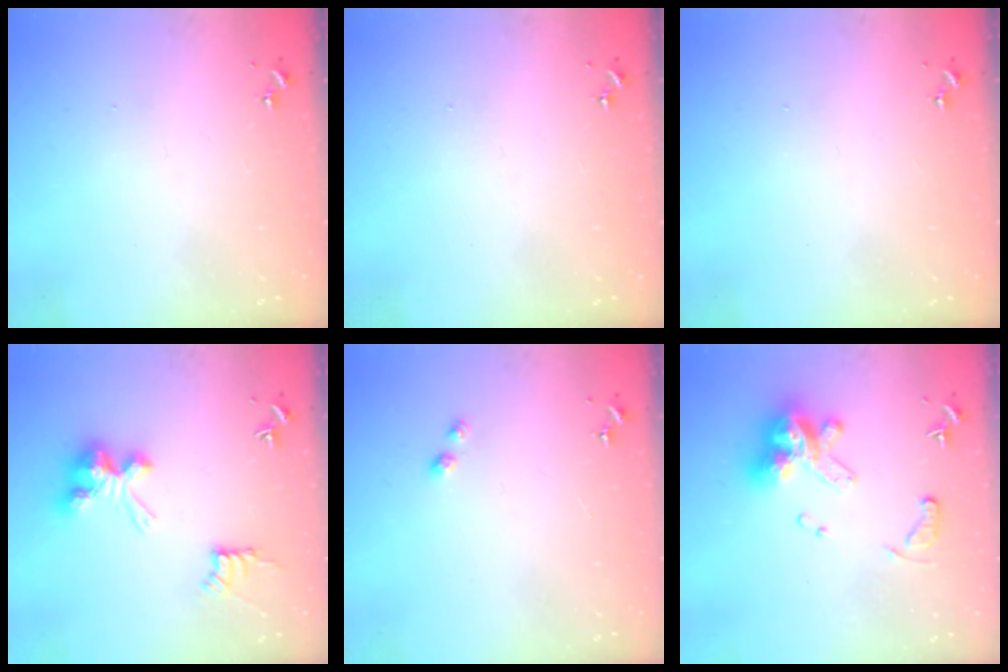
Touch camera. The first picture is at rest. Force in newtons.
{"total": 0.0}
{"total": 0.0}
{"total": 9.4, "press": 9.4, "slide": 0.2}
{"total": 2.6, "press": 2.6, "slide": 0.4}
{"total": 14.9, "press": 14.9, "slide": 1.3}